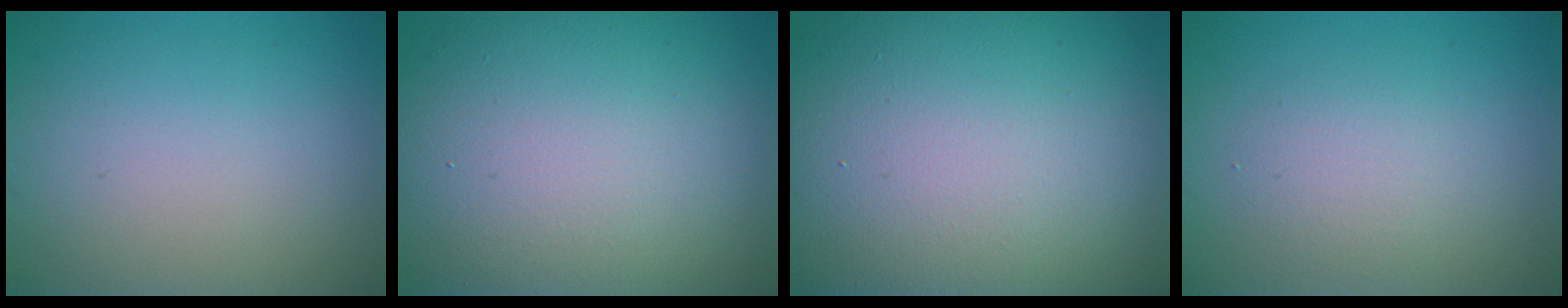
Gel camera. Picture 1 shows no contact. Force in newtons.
{"total": 17.0, "press": 17.0, "slide": 1.0}
{"total": 21.2, "press": 21.2, "slide": 1.7}
{"total": 2.3, "press": 2.3, "slide": 0.2}